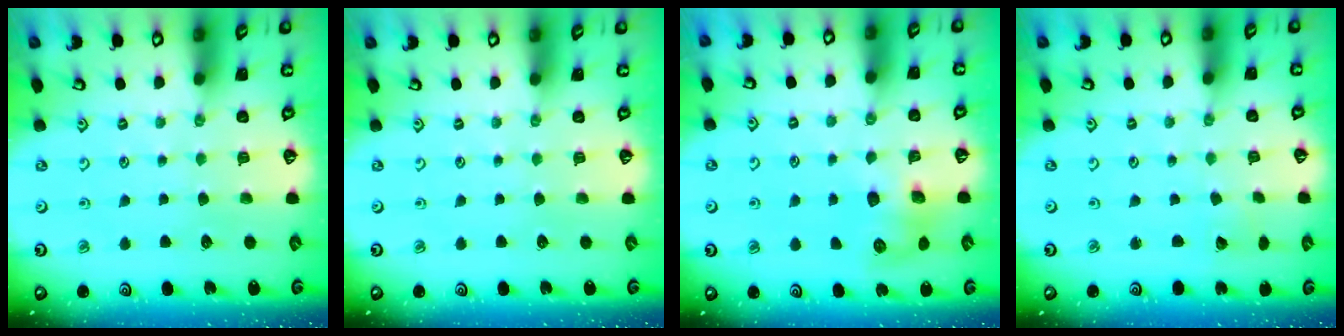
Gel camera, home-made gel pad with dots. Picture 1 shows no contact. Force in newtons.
{"total": 0.0}
{"total": 7.5, "press": 7.5, "slide": 0.3}
{"total": 2.2, "press": 2.2, "slide": 0.2}